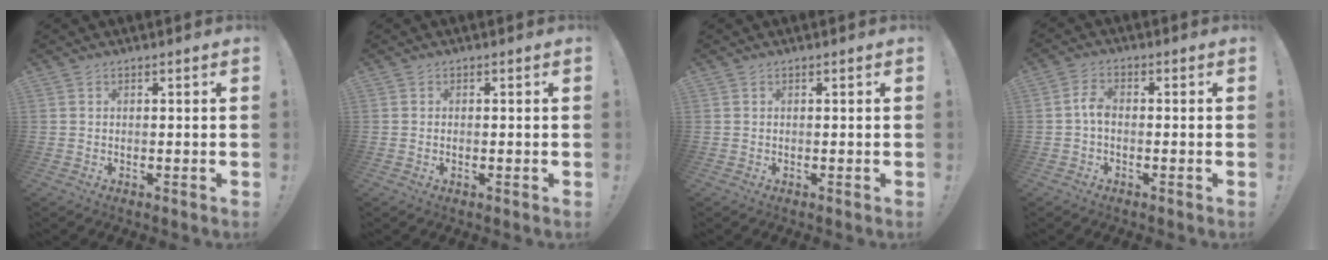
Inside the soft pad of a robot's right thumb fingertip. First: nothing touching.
{"total": 0.0}
{"total": 0.0}
{"total": 4.3, "force": [-0.6, 2.4, 3.5], "torque": [-0.072, 0.009, -0.012]}